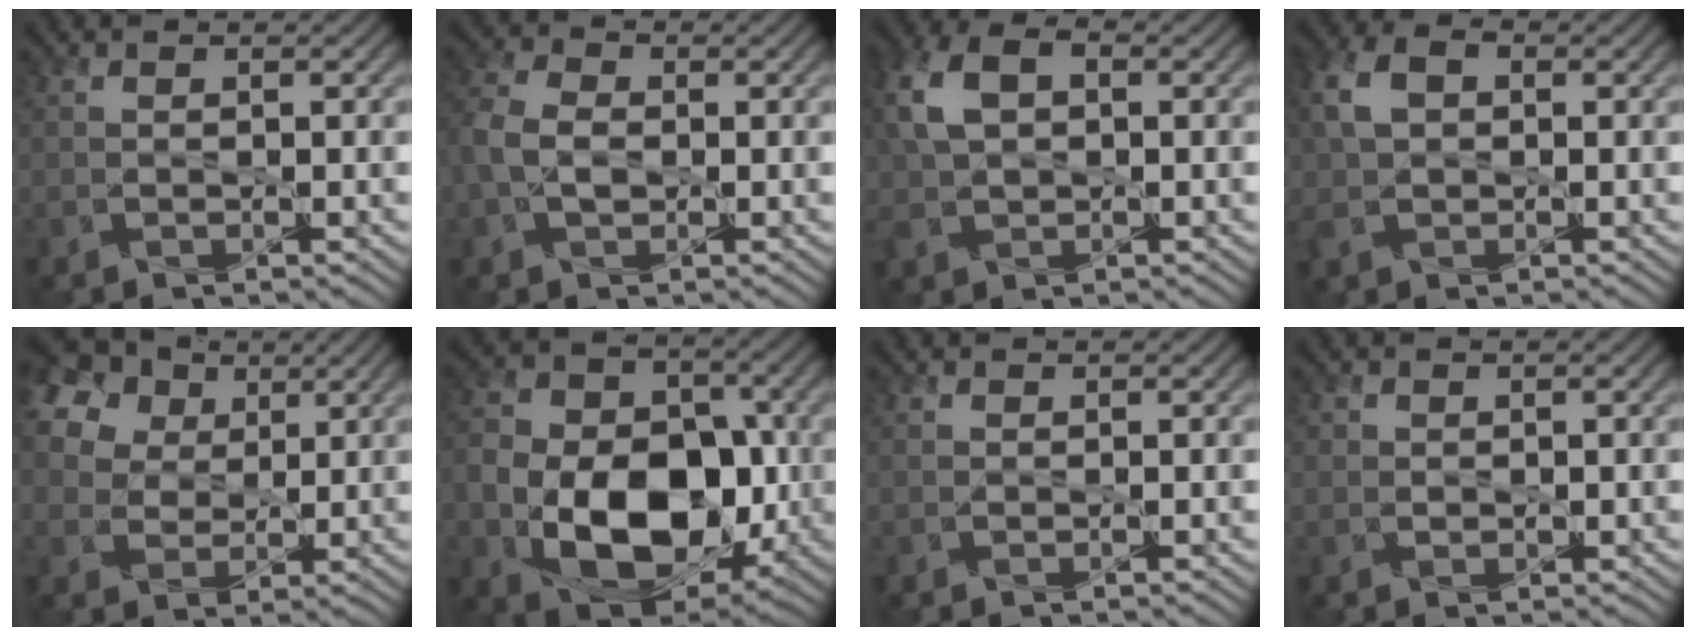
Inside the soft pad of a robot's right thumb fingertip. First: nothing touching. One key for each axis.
{"total": 5.5, "fx": -0.5, "fy": 3.8, "fz": 3.9, "tx": -0.102, "ty": -0.001, "tz": -0.018}
{"total": 7.9, "fx": 1.5, "fy": 5.3, "fz": 5.7, "tx": -0.146, "ty": 0.008, "tz": 0.020}
{"total": 6.5, "fx": 0.9, "fy": 4.6, "fz": 4.5, "tx": -0.116, "ty": 0.005, "tz": 0.009}
{"total": 18.9, "fx": 9.9, "fy": 13.7, "fz": 8.5, "tx": -0.269, "ty": 0.050, "tz": 0.192}
{"total": 15.8, "fx": -4.0, "fy": 10.9, "fz": 10.8, "tx": -0.202, "ty": -0.035, "tz": -0.070}
{"total": 0.0}
{"total": 1.1, "fx": 0.3, "fy": 1.1, "fz": 0.4, "tx": -0.009, "ty": -0.004, "tz": 0.003}